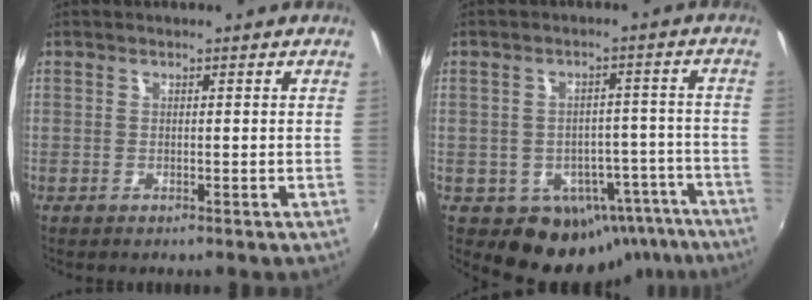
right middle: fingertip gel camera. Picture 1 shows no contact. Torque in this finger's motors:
{"motor_torque": [-0.22, -0.55, 0.02, -0.01]}